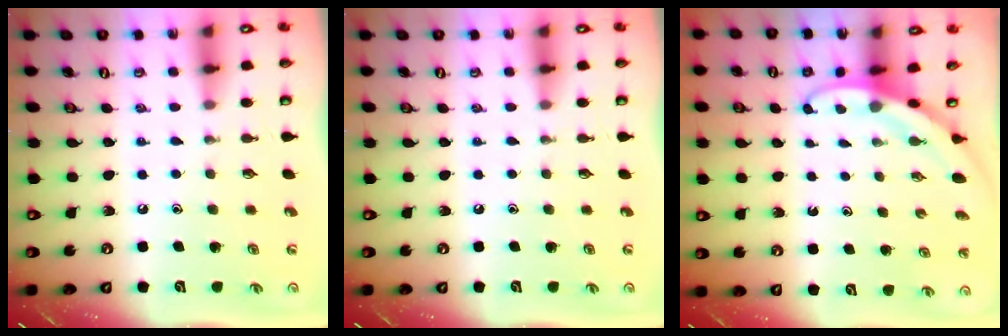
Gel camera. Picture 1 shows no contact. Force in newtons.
{"total": 0.0}
{"total": 3.2, "press": 3.2, "slide": 0.1}